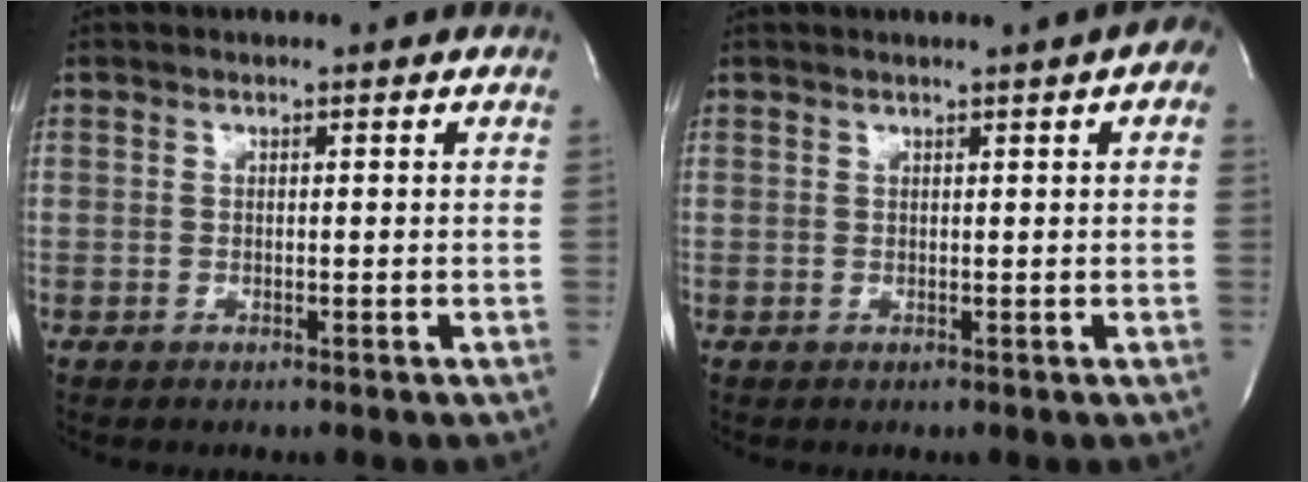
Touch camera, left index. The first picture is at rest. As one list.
[{"total": 3.9, "force": [1.9, 0.6, 3.4], "torque": [-0.038, 0.007, 0.016]}]